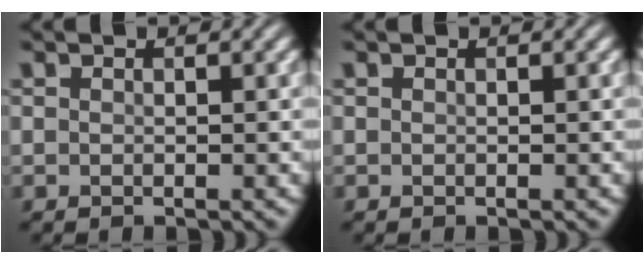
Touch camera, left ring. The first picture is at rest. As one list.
[{"total": 0.0}]